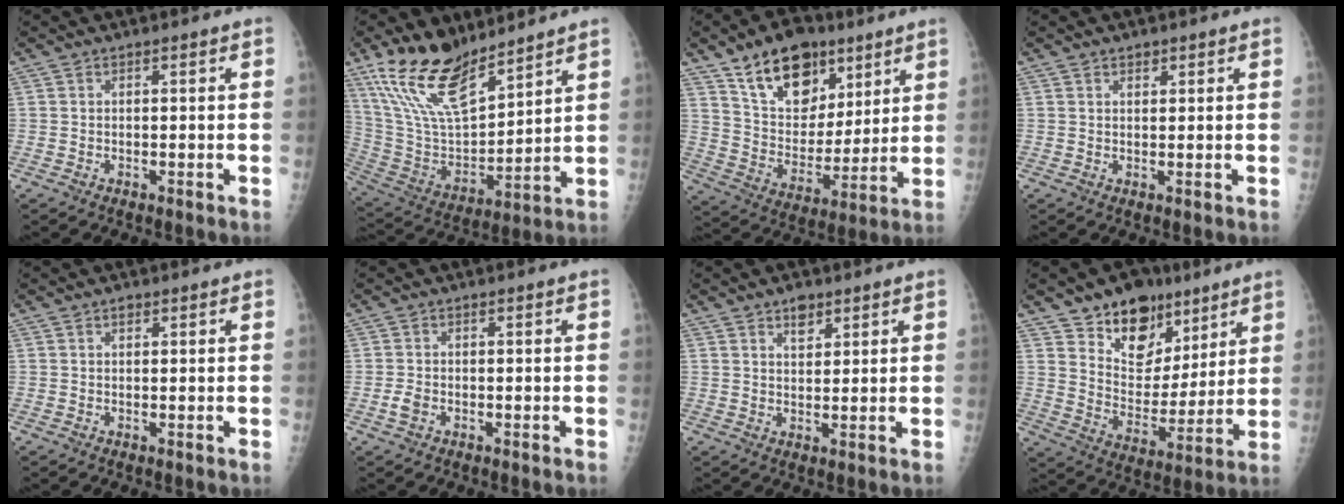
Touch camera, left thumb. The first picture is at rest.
{"total": 17.5, "force": [13.1, 6.2, 9.9], "torque": [-0.160, -0.065, 0.263]}
{"total": 18.3, "force": [11.2, 11.2, 9.2], "torque": [-0.103, -0.055, 0.197]}
{"total": 1.4, "force": [1.0, 0.9, 0.5], "torque": [0.002, -0.005, 0.013]}
{"total": 1.1, "force": [0.6, 0.7, 0.5], "torque": [-0.003, -0.002, 0.007]}
{"total": 2.0, "force": [-0.7, 1.4, 1.3], "torque": [-0.025, 0.001, -0.014]}
{"total": 3.7, "force": [2.4, 2.1, 1.9], "torque": [-0.014, -0.015, 0.039]}
{"total": 15.7, "force": [10.2, 10.1, 6.3], "torque": [-0.049, -0.057, 0.179]}